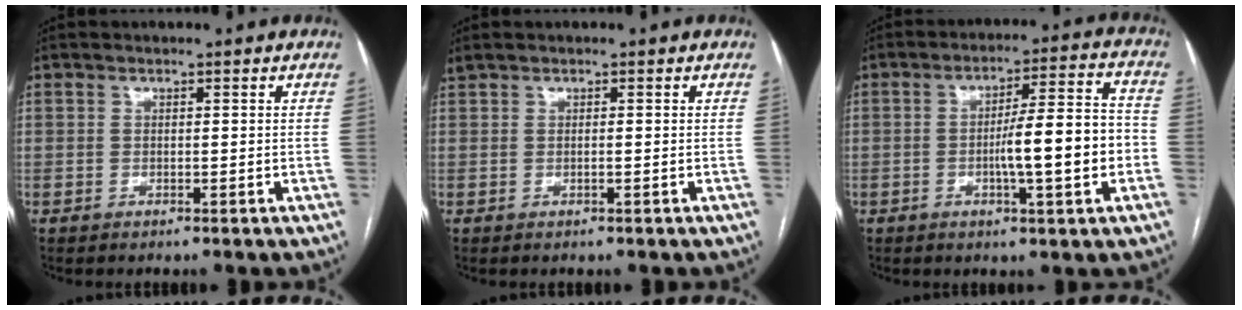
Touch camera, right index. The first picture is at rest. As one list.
[{"total": 0.8, "force": [0.4, 0.0, 0.8], "torque": [-0.026, 0.015, 0.013]}, {"total": 11.4, "force": [-2.4, 1.0, 11.1], "torque": [-0.171, 0.013, -0.037]}]